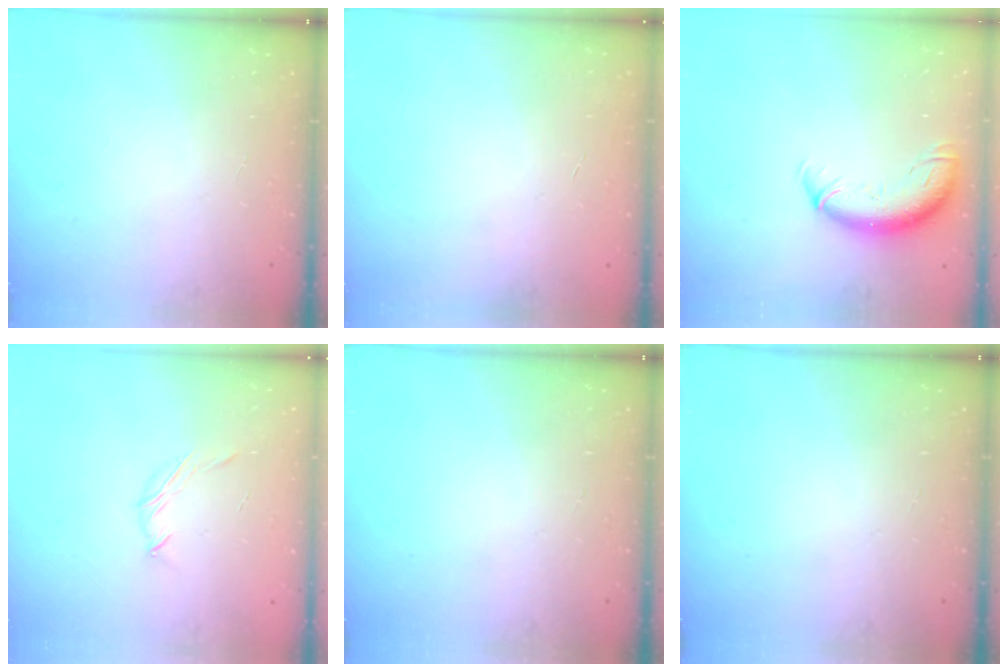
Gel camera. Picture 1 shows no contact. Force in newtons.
{"total": 0.0}
{"total": 11.5, "press": 11.2, "slide": 2.8}
{"total": 3.6, "press": 3.5, "slide": 0.8}
{"total": 0.0}
{"total": 0.0}